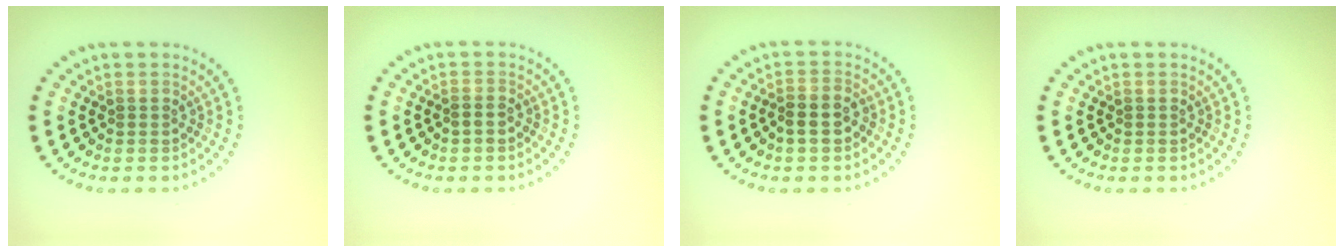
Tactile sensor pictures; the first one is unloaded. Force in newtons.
{"total": 0.6, "press": 0.4, "slide": 0.4}
{"total": 2.4, "press": 2.2, "slide": 1.0}
{"total": 0.0}